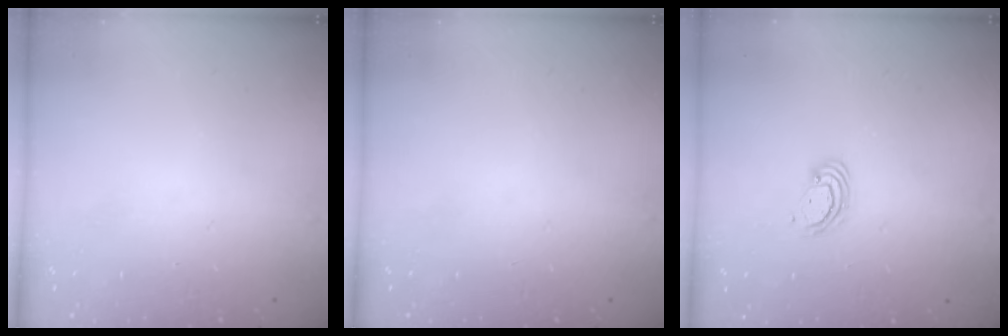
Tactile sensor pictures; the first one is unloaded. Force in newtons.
{"total": 0.0}
{"total": 2.8, "press": 2.8, "slide": 0.3}